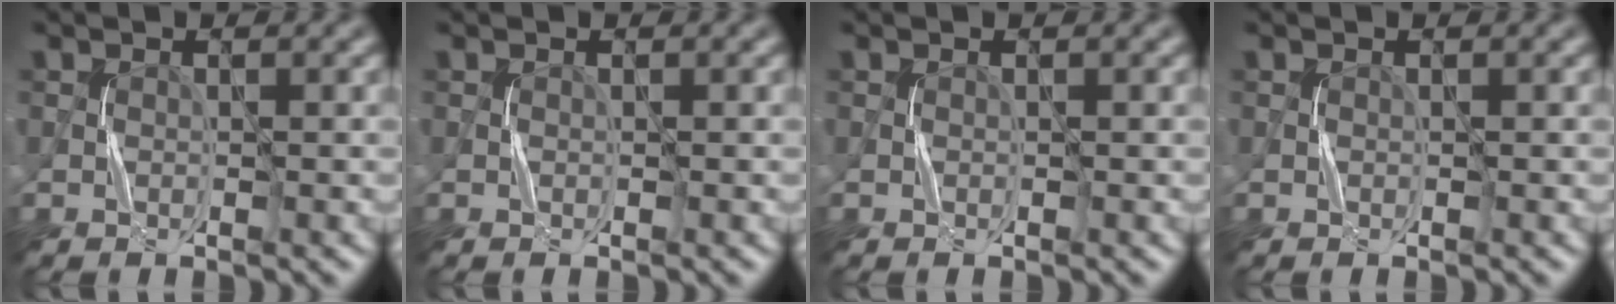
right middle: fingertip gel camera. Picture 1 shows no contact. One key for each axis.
{"total": 0.0}
{"total": 0.0}
{"total": 0.0}